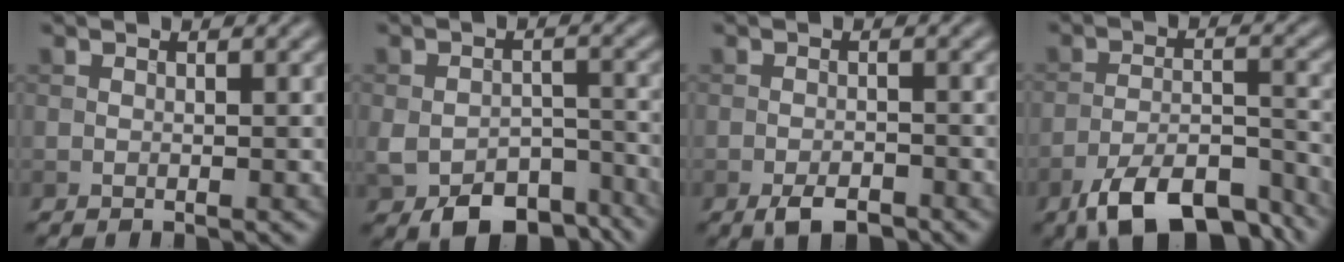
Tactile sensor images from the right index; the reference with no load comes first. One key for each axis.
{"total": 6.9, "fx": -4.4, "fy": 3.8, "fz": 3.7, "tx": -0.061, "ty": -0.016, "tz": -0.068}
{"total": 2.9, "fx": -2.0, "fy": 1.1, "fz": 1.8, "tx": -0.032, "ty": -0.002, "tz": -0.037}
{"total": 10.2, "fx": -7.4, "fy": 3.7, "fz": 5.9, "tx": -0.096, "ty": -0.007, "tz": -0.128}